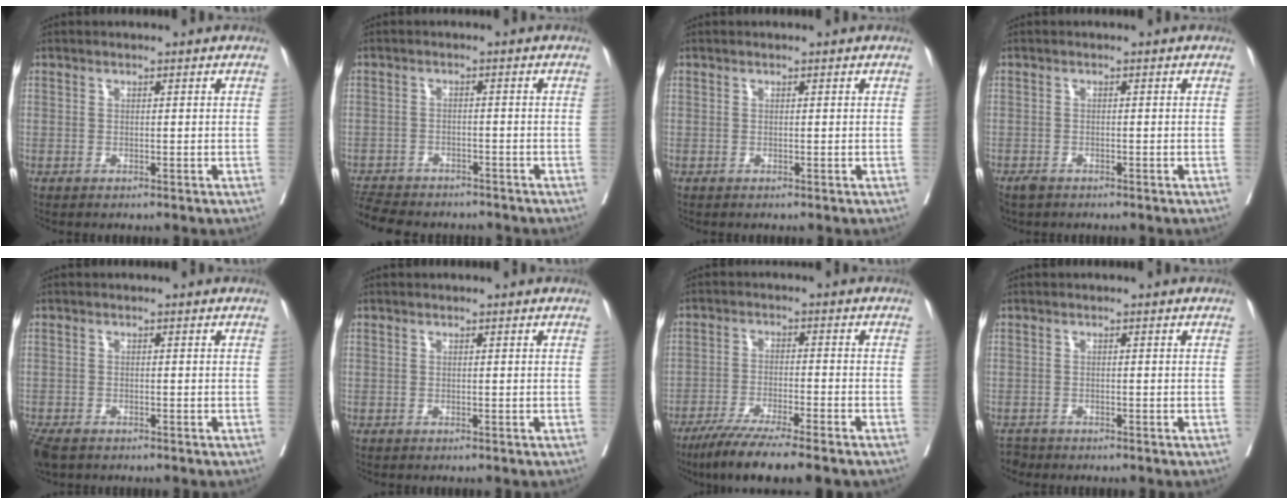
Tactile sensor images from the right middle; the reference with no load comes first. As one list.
[{"total": 11.3, "force": [-10.0, 3.6, 3.9], "torque": [-0.085, -0.005, -0.142]}, {"total": 0.0}, {"total": 1.4, "force": [-1.1, 0.7, 0.5], "torque": [-0.012, -0.001, -0.017]}, {"total": 5.5, "force": [-3.9, 2.7, 2.8], "torque": [-0.063, -0.012, -0.066]}, {"total": 0.0}, {"total": 10.0, "force": [-7.8, -0.1, 6.2], "torque": [-0.097, -0.026, -0.130]}, {"total": 1.4, "force": [-1.3, 0.5, -0.2], "torque": [0.004, -0.003, -0.022]}]